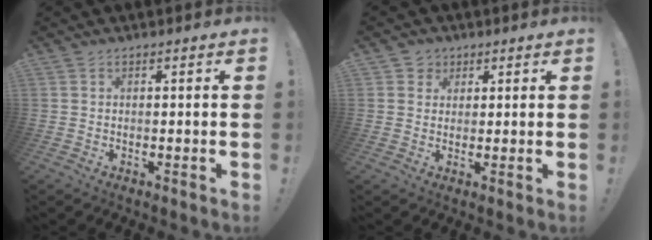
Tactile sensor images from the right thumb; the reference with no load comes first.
{"total": 3.3, "force": [1.4, 3.0, 0.6], "torque": [-0.003, -0.005, 0.022]}